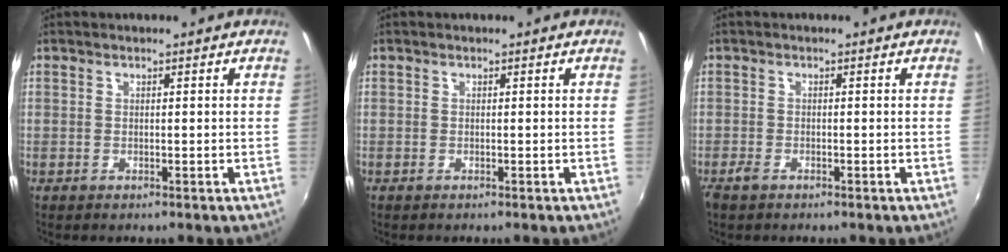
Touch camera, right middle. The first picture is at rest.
{"total": 0.0}
{"total": 2.0, "force": [-1.6, 0.8, 0.9], "torque": [-0.022, -0.006, -0.032]}